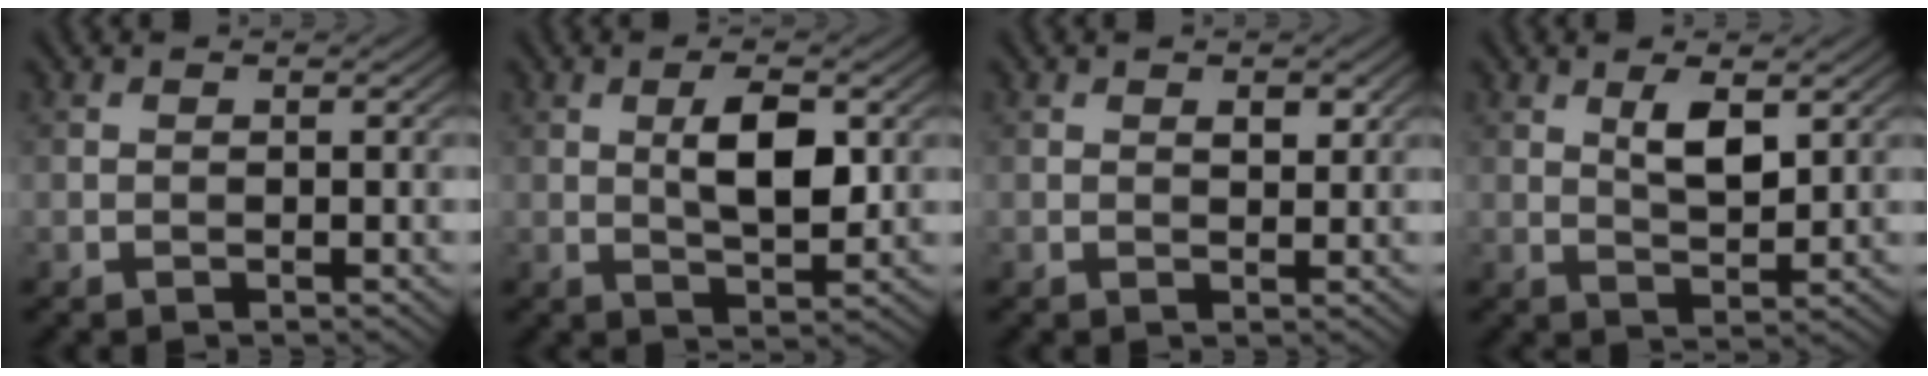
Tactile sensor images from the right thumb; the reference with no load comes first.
{"total": 5.8, "force": [1.1, 2.3, 5.2], "torque": [-0.092, -0.001, 0.023]}
{"total": 1.7, "force": [0.8, 0.9, 1.2], "torque": [-0.015, -0.004, 0.015]}
{"total": 4.5, "force": [1.9, 1.8, 3.6], "torque": [-0.076, -0.005, 0.037]}